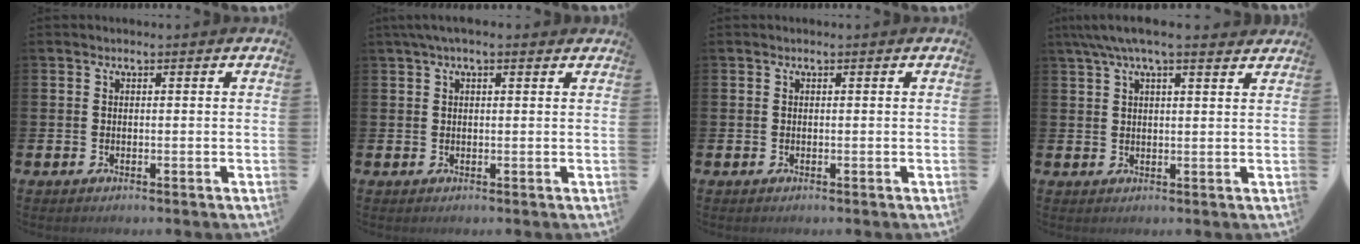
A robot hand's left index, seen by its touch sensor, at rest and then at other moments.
{"total": 2.0, "force": [1.4, 0.5, 1.4], "torque": [-0.027, 0.006, 0.023]}
{"total": 0.0}
{"total": 5.1, "force": [4.2, 0.8, 2.8], "torque": [-0.054, -0.008, 0.074]}